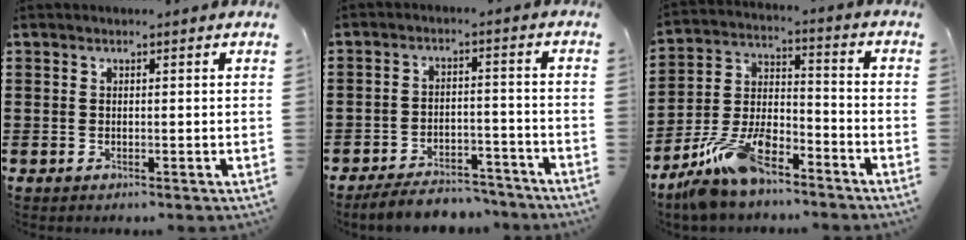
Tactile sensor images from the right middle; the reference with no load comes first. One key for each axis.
{"total": 5.4, "fx": -5.2, "fy": 0.9, "fz": 1.1, "tx": -0.021, "ty": 0.008, "tz": -0.104}
{"total": 10.7, "fx": -8.3, "fy": 3.8, "fz": 5.6, "tx": -0.125, "ty": 0.019, "tz": -0.160}